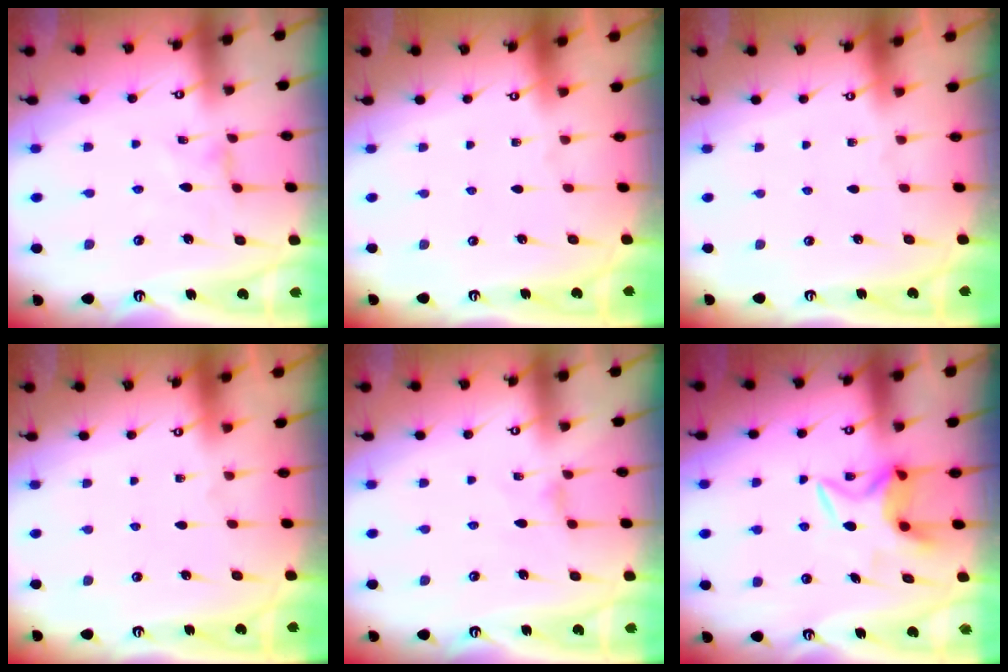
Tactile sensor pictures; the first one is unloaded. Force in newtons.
{"total": 0.0}
{"total": 0.0}
{"total": 0.0}
{"total": 0.0}
{"total": 7.1, "press": 7.0, "slide": 0.7}